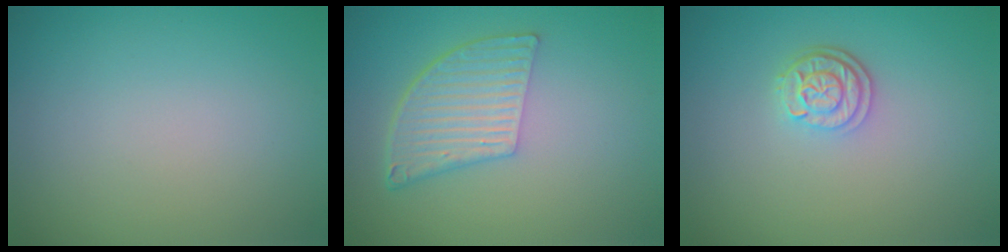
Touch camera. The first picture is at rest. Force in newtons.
{"total": 5.2, "press": 3.7, "slide": 3.6}
{"total": 2.5, "press": 2.1, "slide": 1.4}